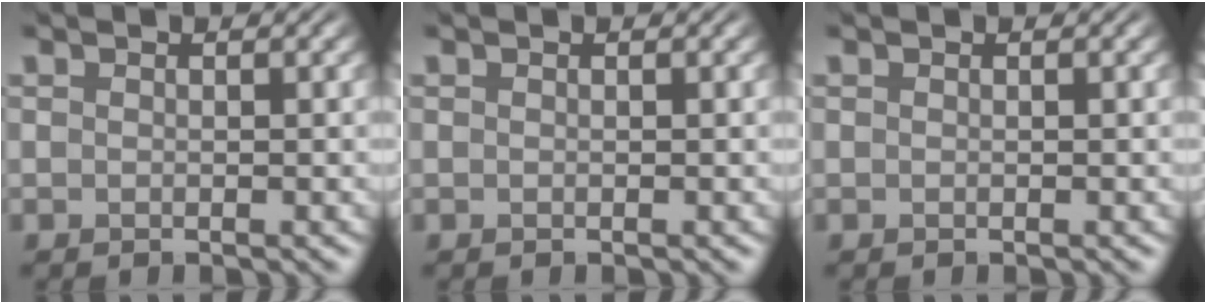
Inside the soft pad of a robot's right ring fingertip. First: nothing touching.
{"total": 0.0}
{"total": 0.0}